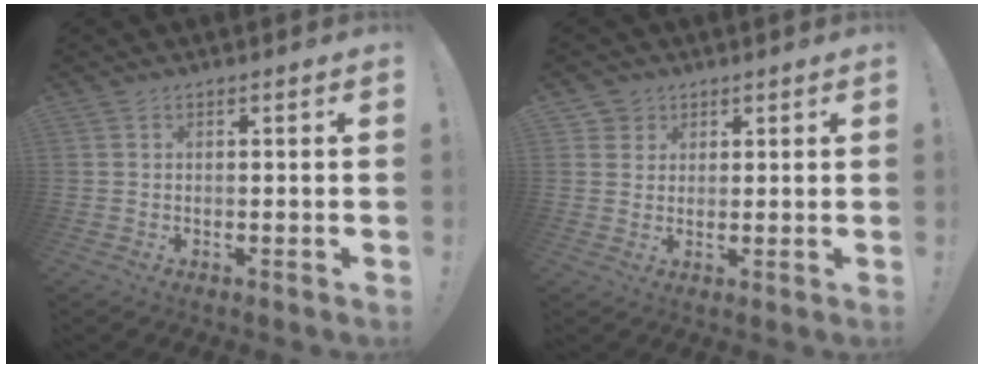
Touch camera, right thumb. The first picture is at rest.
{"total": 3.6, "force": [2.0, 3.0, 0.2], "torque": [-0.002, -0.009, 0.036]}